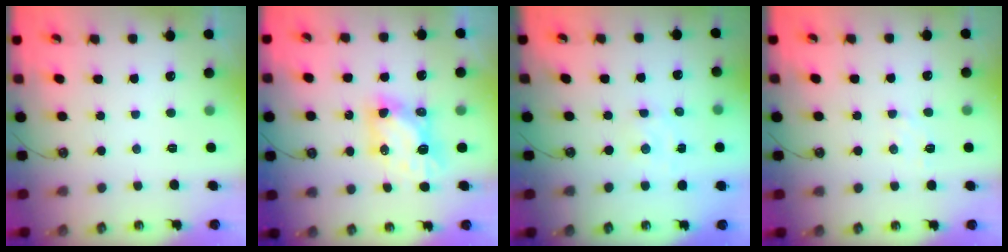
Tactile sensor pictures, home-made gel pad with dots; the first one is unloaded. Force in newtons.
{"total": 7.0, "press": 7.0, "slide": 0.6}
{"total": 1.9, "press": 1.9, "slide": 0.3}
{"total": 5.6, "press": 5.6, "slide": 0.7}